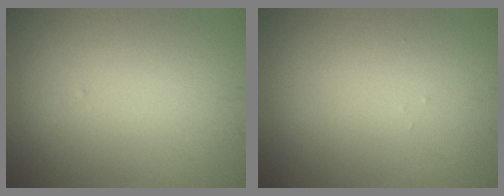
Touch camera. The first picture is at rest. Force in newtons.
{"total": 0.0}